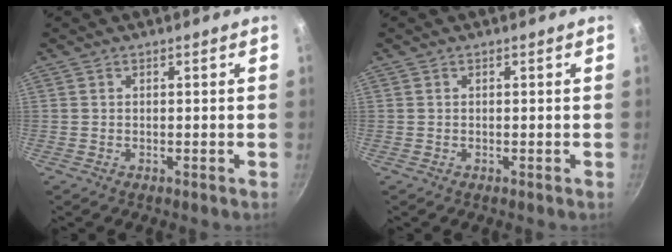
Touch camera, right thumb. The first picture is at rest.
{"total": 0.0}